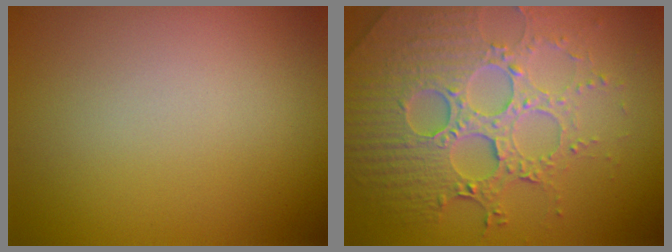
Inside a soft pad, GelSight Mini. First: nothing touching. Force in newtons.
{"total": 7.9, "press": 5.8, "slide": 5.4}